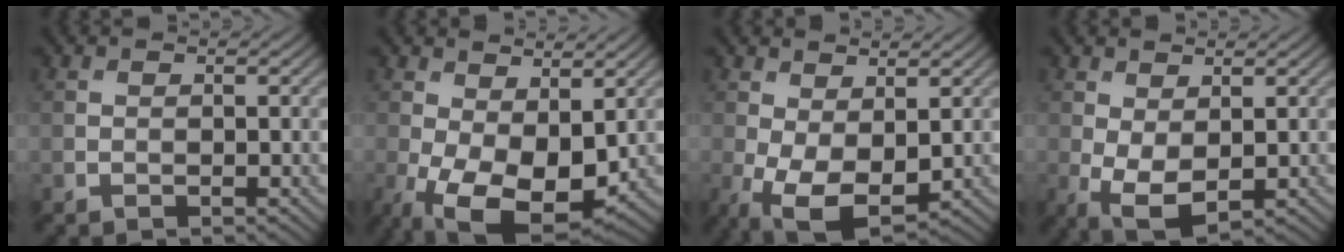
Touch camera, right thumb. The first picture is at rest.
{"total": 11.6, "force": [-2.3, 6.5, 9.3], "torque": [-0.209, -0.037, -0.017]}
{"total": 7.9, "force": [-1.3, 4.2, 6.6], "torque": [-0.162, -0.015, -0.011]}
{"total": 5.2, "force": [-0.5, 2.6, 4.4], "torque": [-0.116, -0.007, -0.002]}